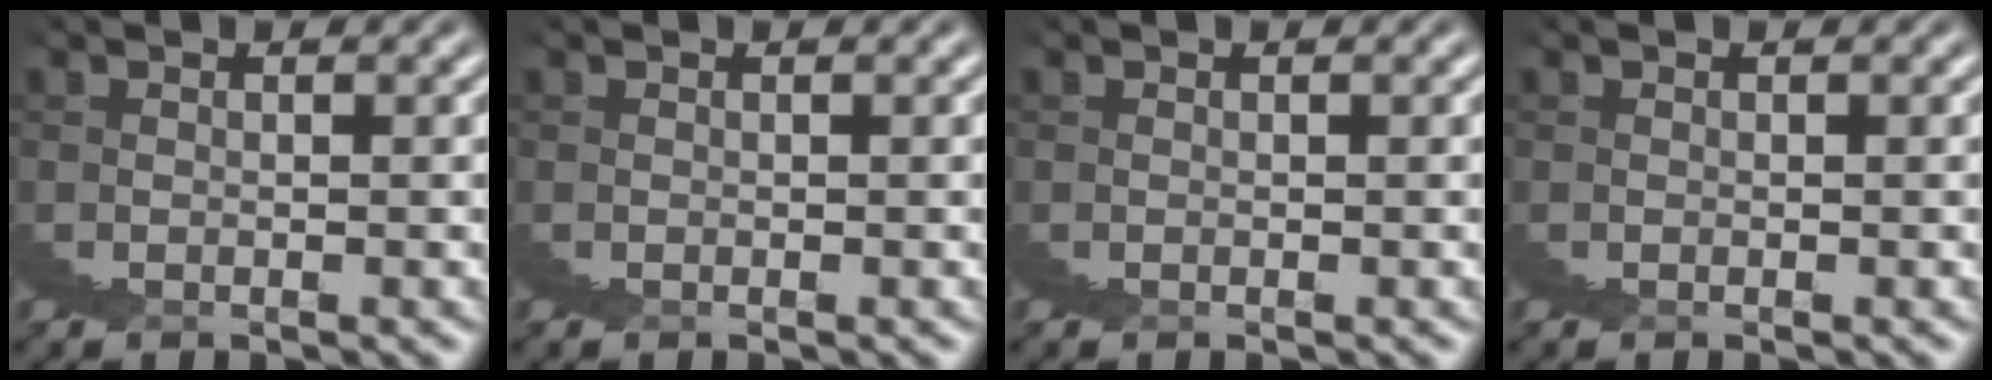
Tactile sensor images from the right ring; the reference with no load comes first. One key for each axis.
{"total": 0.0}
{"total": 0.0}
{"total": 0.0}